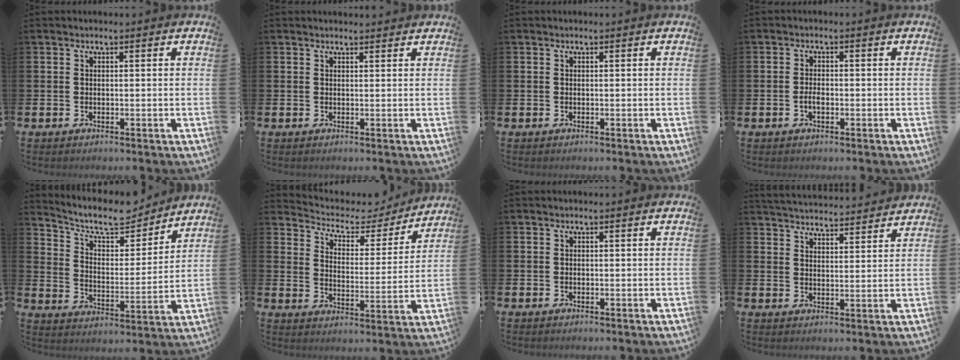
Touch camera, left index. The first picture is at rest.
{"total": 0.9, "force": [0.9, 0.2, 0.1], "torque": [0.004, -0.001, 0.014]}
{"total": 0.0}
{"total": 1.8, "force": [-0.5, 0.9, 1.4], "torque": [-0.027, 0.003, -0.011]}
{"total": 9.5, "force": [8.4, 2.8, 3.3], "torque": [-0.092, -0.056, 0.146]}
{"total": 5.2, "force": [4.7, 2.2, 0.9], "torque": [-0.054, -0.034, 0.074]}
{"total": 0.0}
{"total": 4.5, "force": [4.5, 0.2, 0.1], "torque": [-0.017, -0.033, 0.081]}